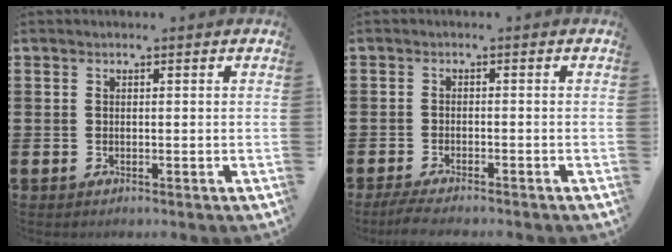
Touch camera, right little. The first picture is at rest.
{"total": 2.0, "force": [-1.8, 0.0, 0.9], "torque": [-0.014, 0.004, -0.033]}